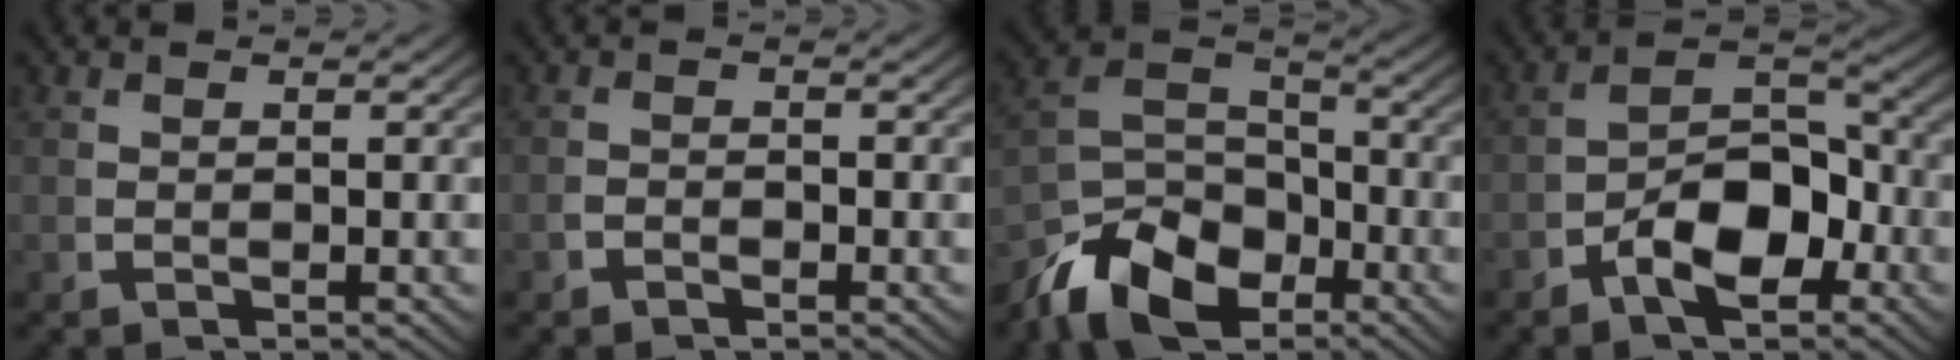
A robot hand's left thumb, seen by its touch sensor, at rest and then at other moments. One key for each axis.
{"total": 0.9, "fx": -0.8, "fy": 0.4, "fz": 0.1, "tx": -0.001, "ty": -0.003, "tz": -0.017}
{"total": 9.3, "fx": -3.4, "fy": 6.4, "fz": 5.9, "tx": -0.103, "ty": -0.022, "tz": -0.057}
{"total": 7.0, "fx": -1.9, "fy": 4.0, "fz": 5.4, "tx": -0.086, "ty": -0.014, "tz": -0.031}